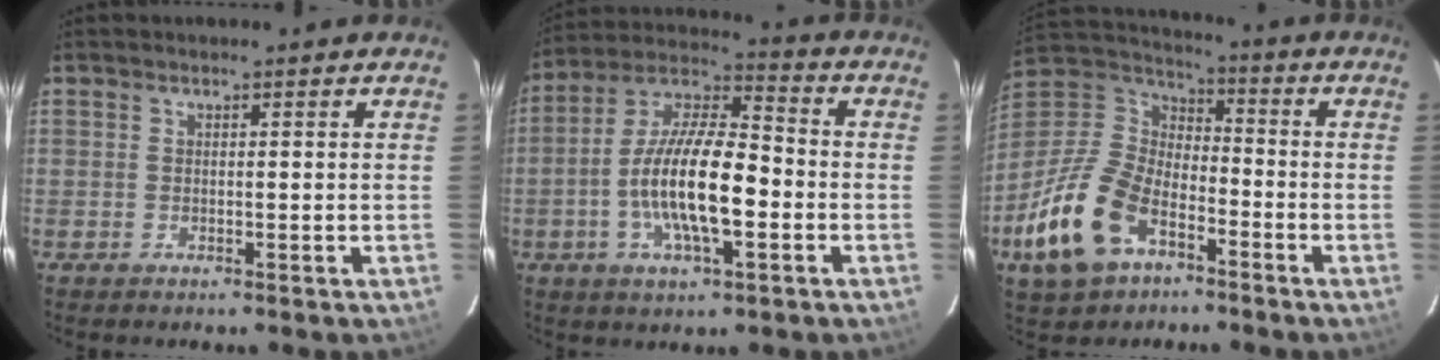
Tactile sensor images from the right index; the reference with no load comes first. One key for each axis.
{"total": 15.7, "fx": -3.8, "fy": 5.0, "fz": 14.4, "tx": -0.278, "ty": 0.000, "tz": -0.076}
{"total": 18.8, "fx": -9.4, "fy": 11.0, "fz": 12.0, "tx": -0.275, "ty": -0.003, "tz": -0.174}